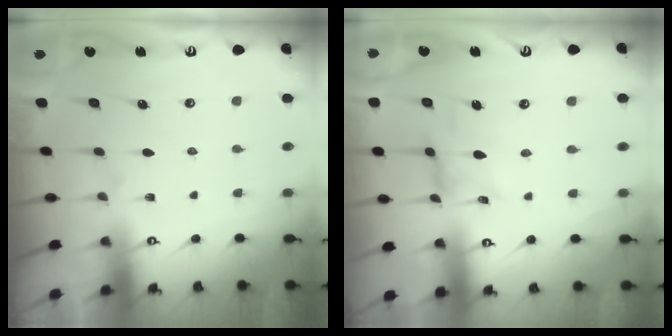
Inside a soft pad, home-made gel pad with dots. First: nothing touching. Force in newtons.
{"total": 1.3, "press": 1.3, "slide": 0.2}